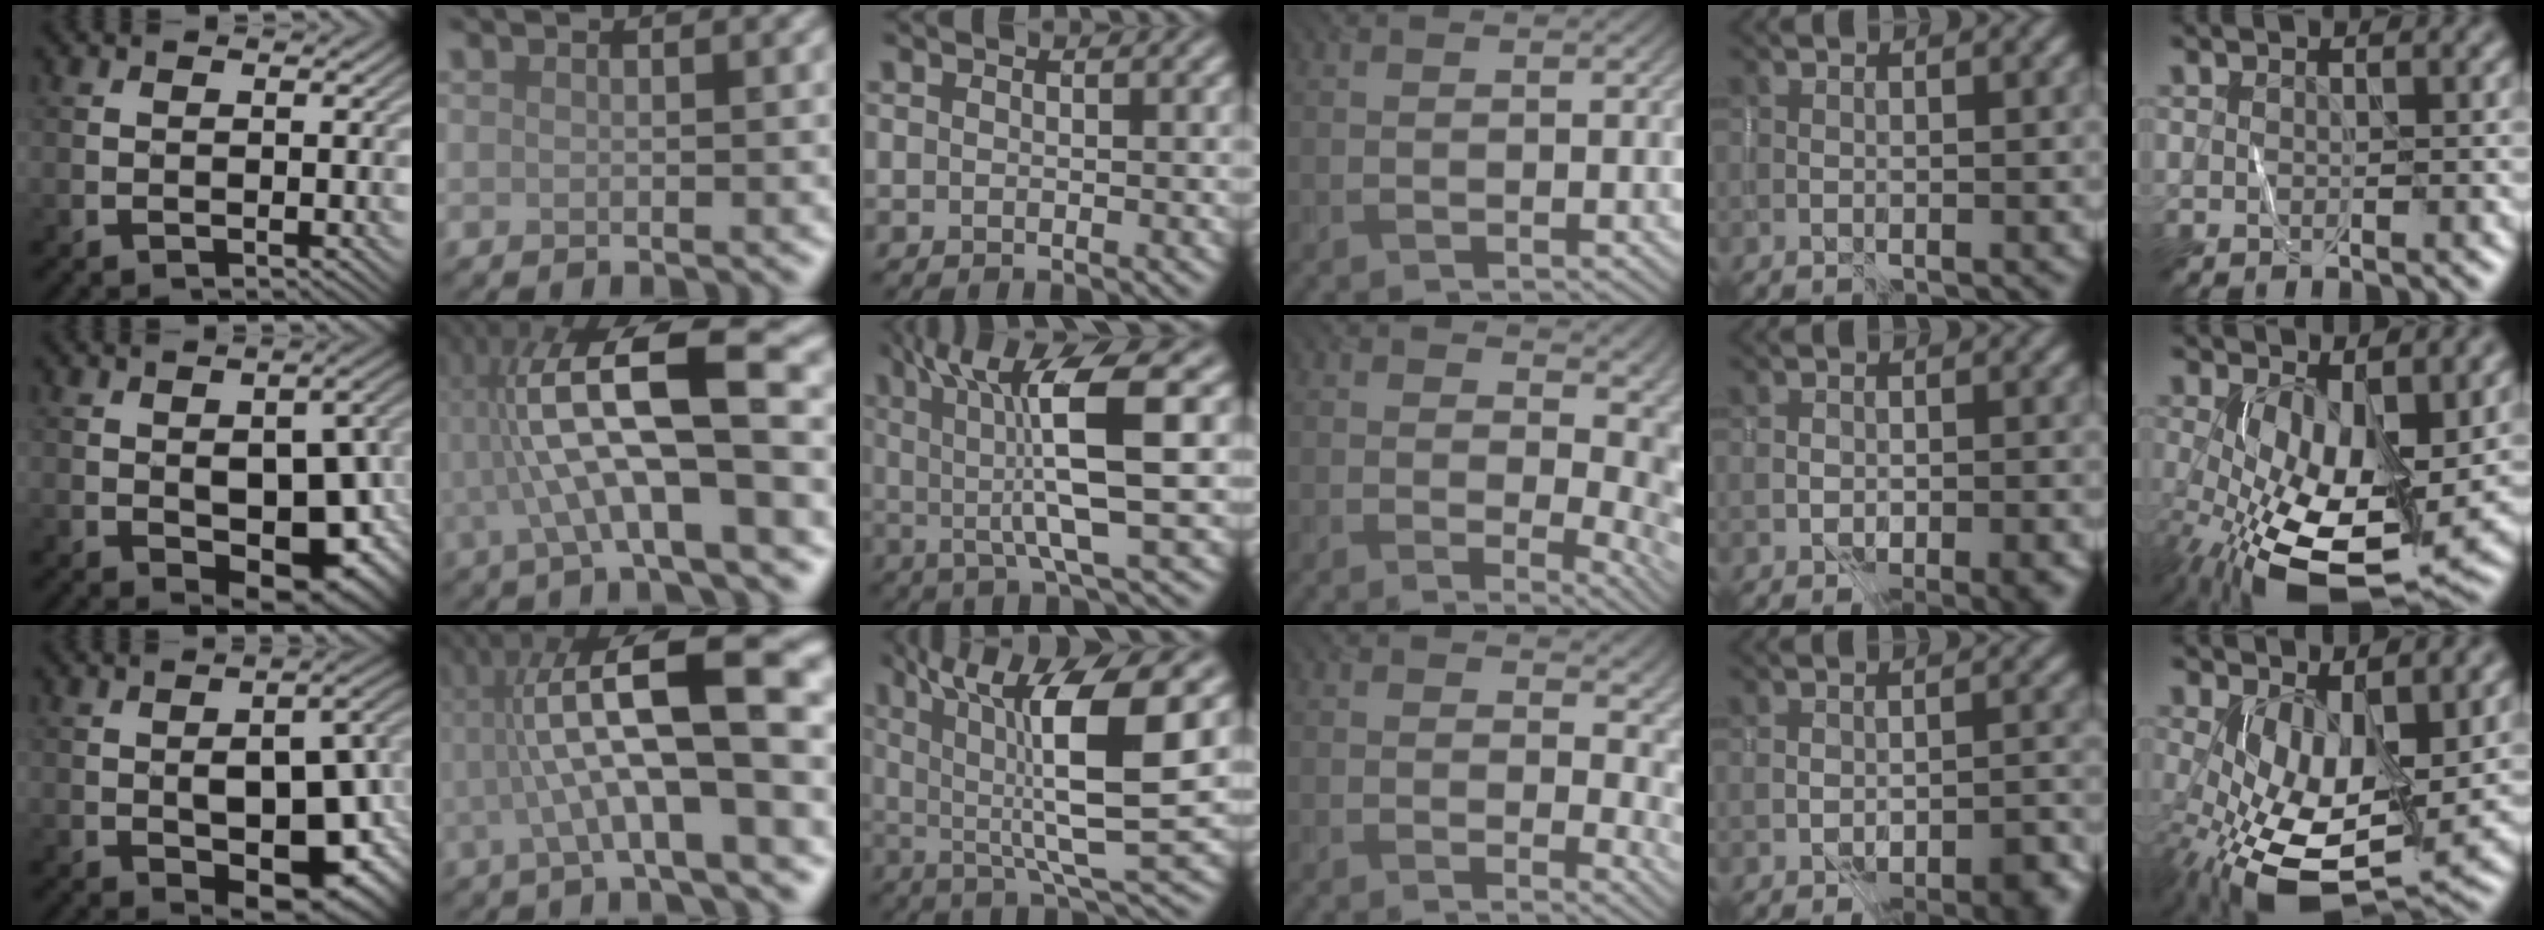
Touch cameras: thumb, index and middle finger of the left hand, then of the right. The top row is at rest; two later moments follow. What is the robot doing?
{"motion": "wrap", "object": "ribbon"}